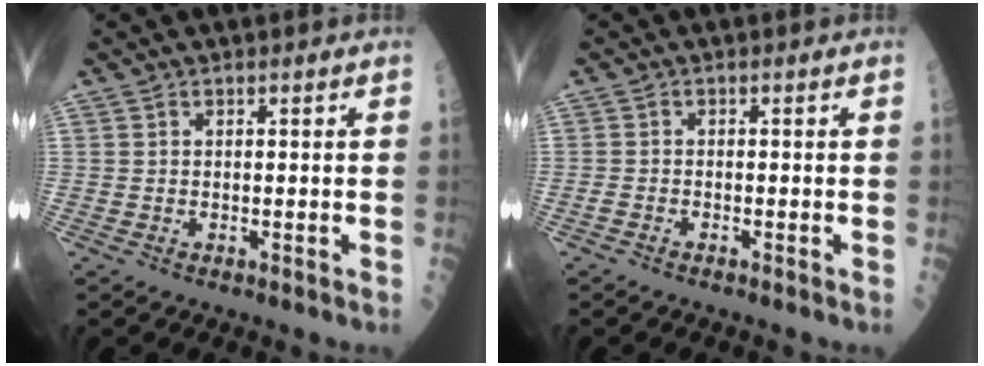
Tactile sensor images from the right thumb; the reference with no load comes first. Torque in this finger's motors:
{"motor_torque": [-0.22, -0.03, 0.05, 0.11, 0.04]}